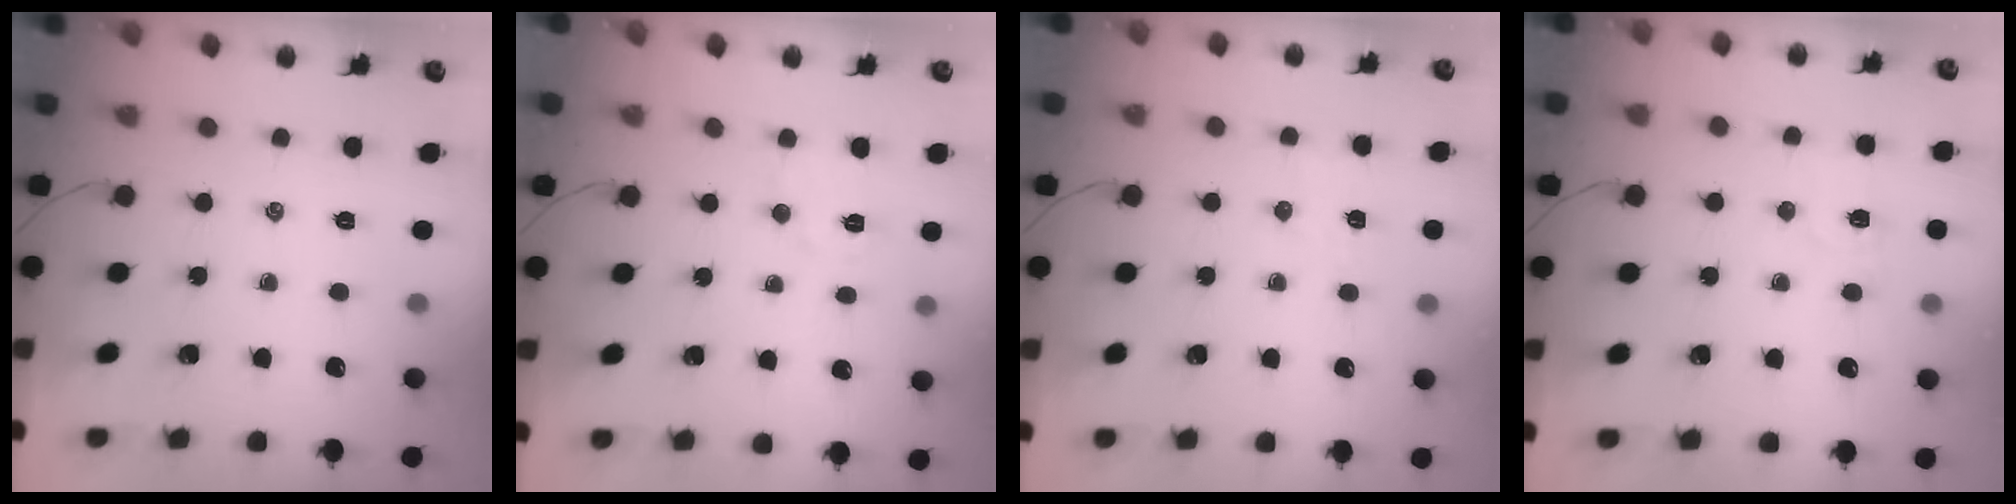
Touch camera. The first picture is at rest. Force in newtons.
{"total": 5.5, "press": 5.4, "slide": 1.1}
{"total": 3.9, "press": 3.8, "slide": 1.0}
{"total": 5.0, "press": 4.9, "slide": 0.9}